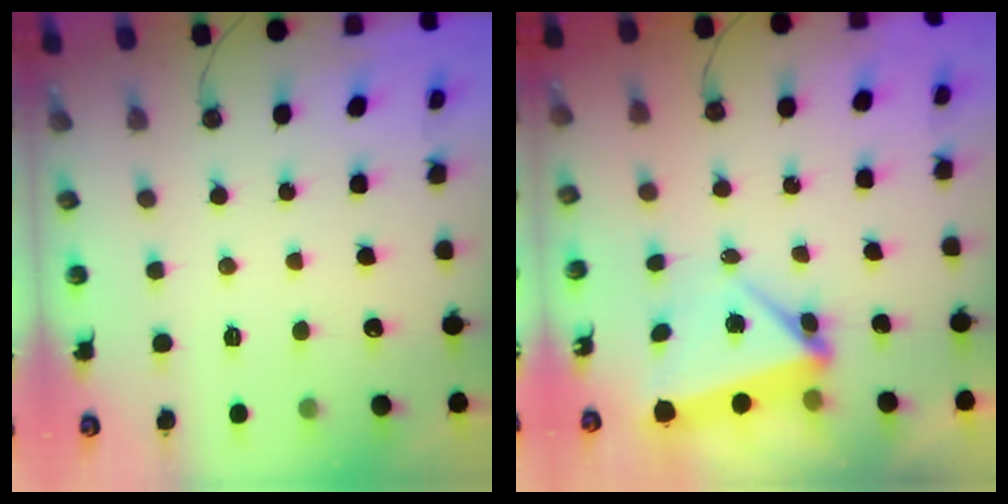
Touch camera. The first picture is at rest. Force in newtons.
{"total": 5.7, "press": 5.5, "slide": 1.5}